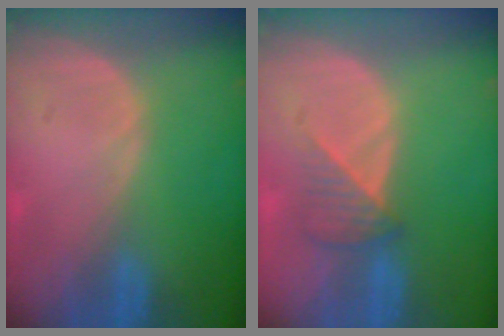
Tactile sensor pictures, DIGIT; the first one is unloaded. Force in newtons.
{"total": 3.4, "press": 3.3, "slide": 0.8}